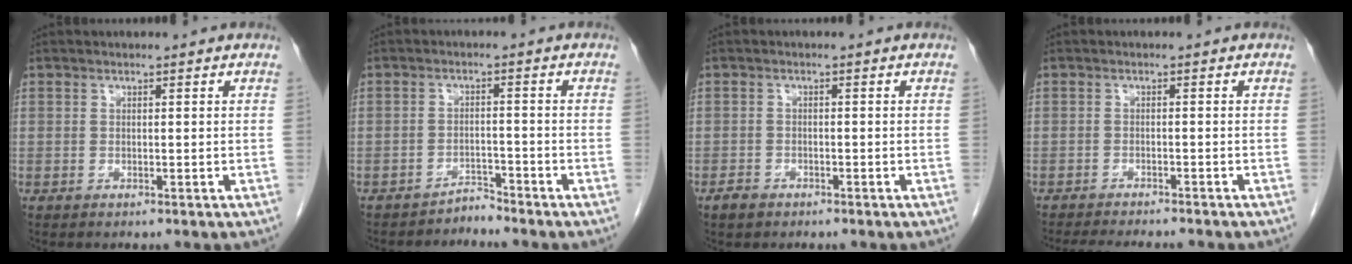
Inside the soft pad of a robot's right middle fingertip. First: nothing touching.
{"total": 2.2, "force": [-2.2, 0.1, -0.5], "torque": [0.016, -0.008, -0.035]}
{"total": 1.9, "force": [-1.4, 1.1, 0.7], "torque": [-0.020, 0.001, -0.020]}
{"total": 8.7, "force": [-8.0, 1.0, 3.4], "torque": [-0.050, -0.015, -0.111]}